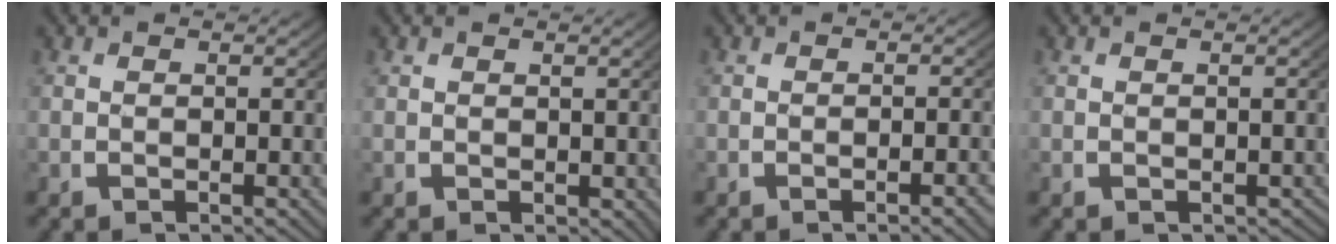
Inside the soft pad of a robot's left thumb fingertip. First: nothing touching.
{"total": 0.8, "force": [0.5, 0.7, 0.2], "torque": [0.005, -0.003, 0.016]}
{"total": 1.6, "force": [-0.9, 0.1, 1.3], "torque": [-0.020, 0.008, -0.016]}
{"total": 0.6, "force": [-0.3, 0.5, 0.2], "torque": [0.003, -0.003, 0.001]}